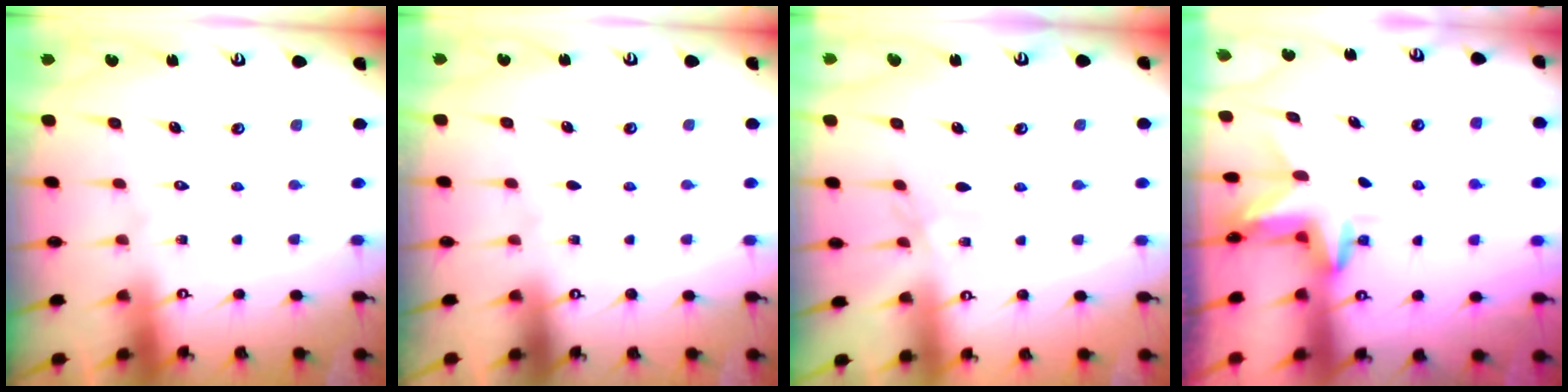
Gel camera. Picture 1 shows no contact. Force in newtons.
{"total": 0.0}
{"total": 2.1, "press": 2.1, "slide": 0.5}
{"total": 3.1, "press": 3.1, "slide": 0.3}